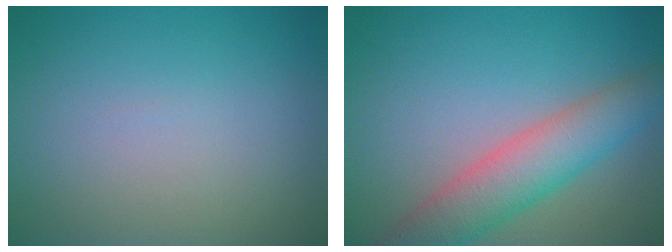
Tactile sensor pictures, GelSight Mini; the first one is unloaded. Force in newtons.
{"total": 5.9, "press": 5.9, "slide": 0.2}